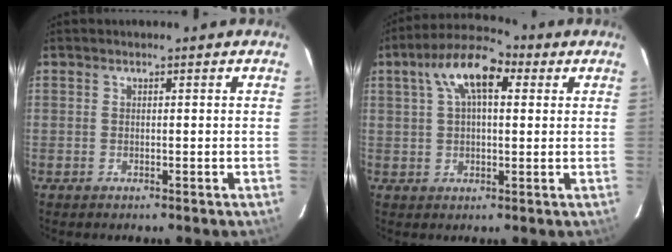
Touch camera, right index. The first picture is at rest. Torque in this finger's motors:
{"motor_torque": [0.62, -0.26, 0.57, 0.13]}